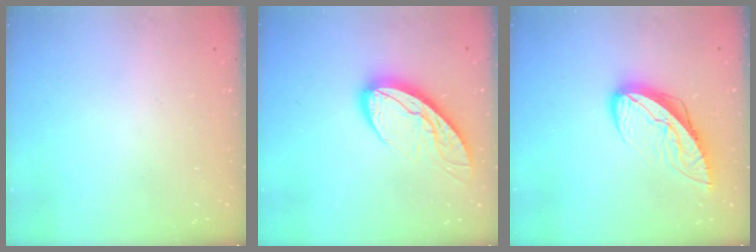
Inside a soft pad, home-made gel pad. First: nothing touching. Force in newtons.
{"total": 11.2, "press": 11.1, "slide": 1.1}
{"total": 9.1, "press": 9.0, "slide": 1.0}